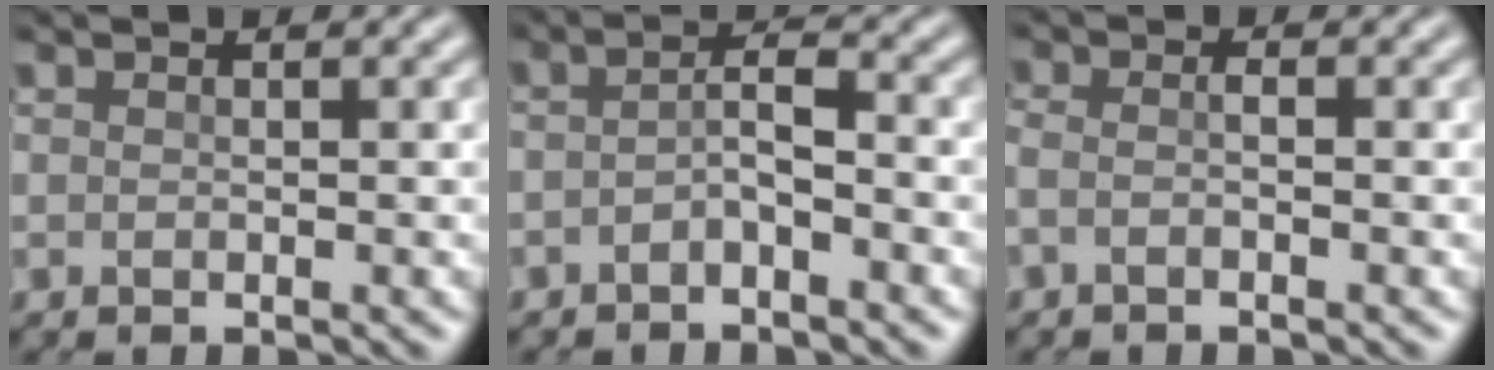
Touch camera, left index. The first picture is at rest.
{"total": 2.2, "force": [-1.2, 0.5, 1.7], "torque": [-0.035, 0.005, -0.030]}
{"total": 1.5, "force": [-0.8, 0.5, 1.2], "torque": [-0.030, -0.002, -0.023]}